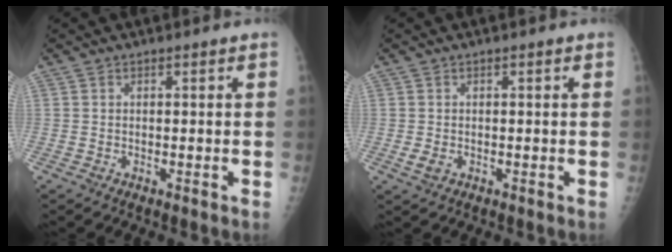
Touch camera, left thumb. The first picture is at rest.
{"total": 1.8, "force": [-0.5, 1.2, 1.2], "torque": [-0.024, -0.003, -0.008]}